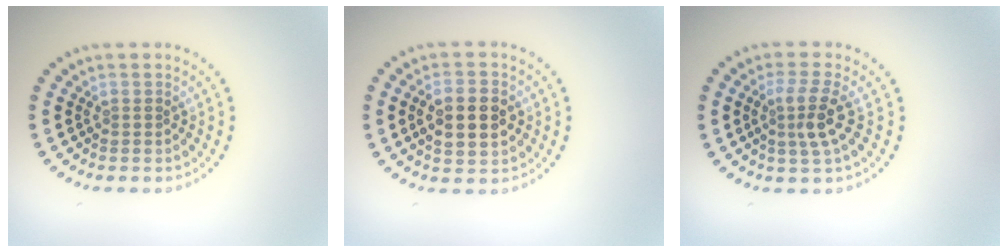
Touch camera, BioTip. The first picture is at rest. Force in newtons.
{"total": 4.7, "press": 4.6, "slide": 0.4}
{"total": 2.9, "press": 2.4, "slide": 1.6}